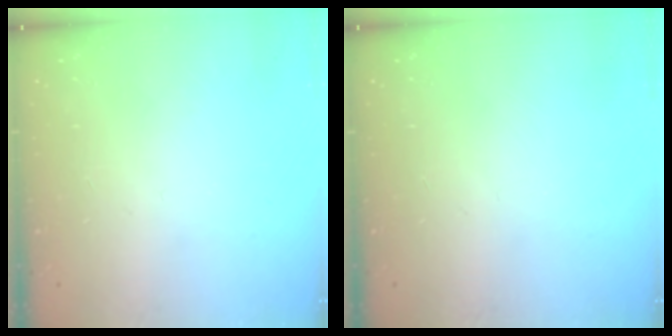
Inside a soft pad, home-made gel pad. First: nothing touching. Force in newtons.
{"total": 0.0}